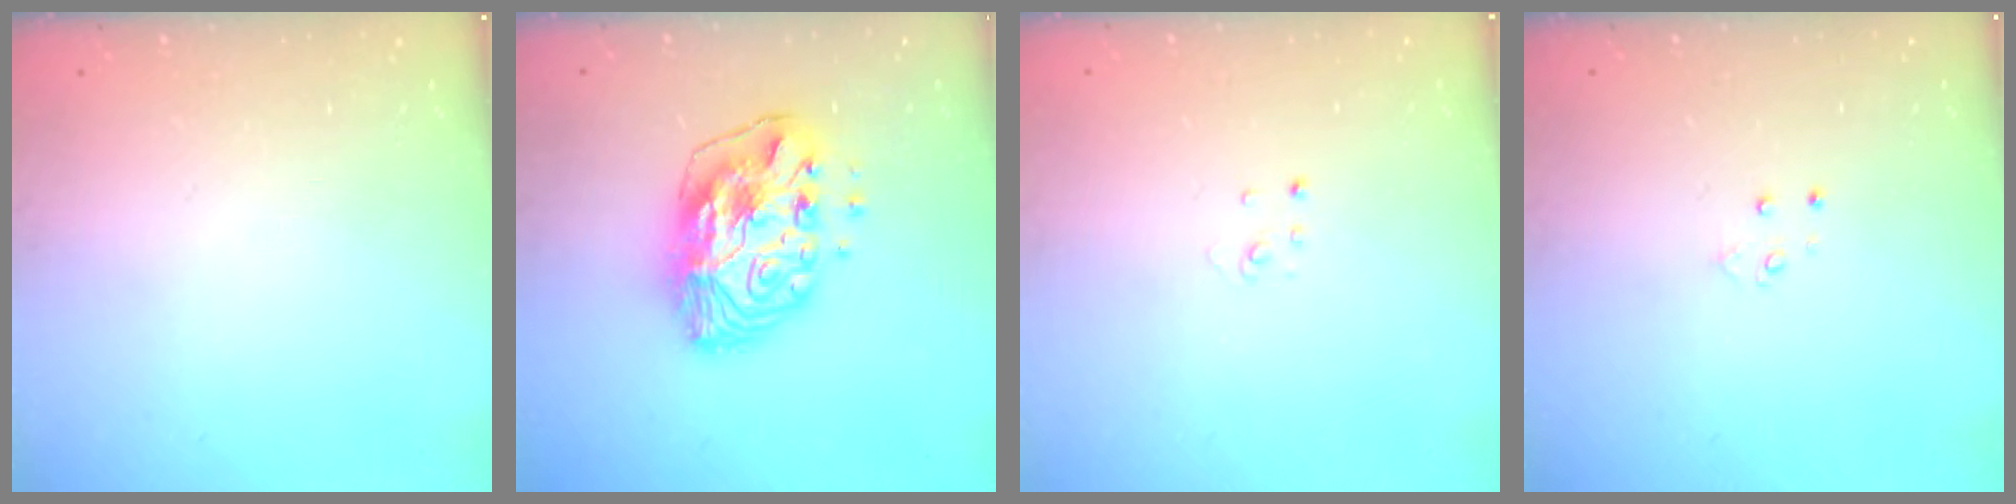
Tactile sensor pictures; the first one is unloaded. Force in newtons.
{"total": 13.7, "press": 13.7, "slide": 1.0}
{"total": 2.0, "press": 2.0, "slide": 0.1}
{"total": 3.3, "press": 3.2, "slide": 0.4}